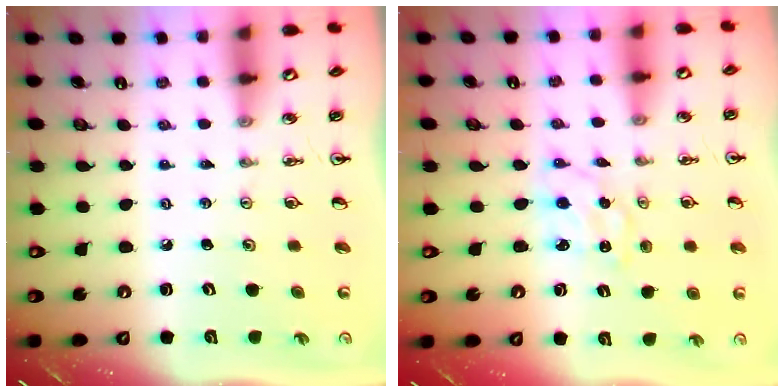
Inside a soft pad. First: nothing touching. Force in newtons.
{"total": 1.6, "press": 1.6, "slide": 0.3}